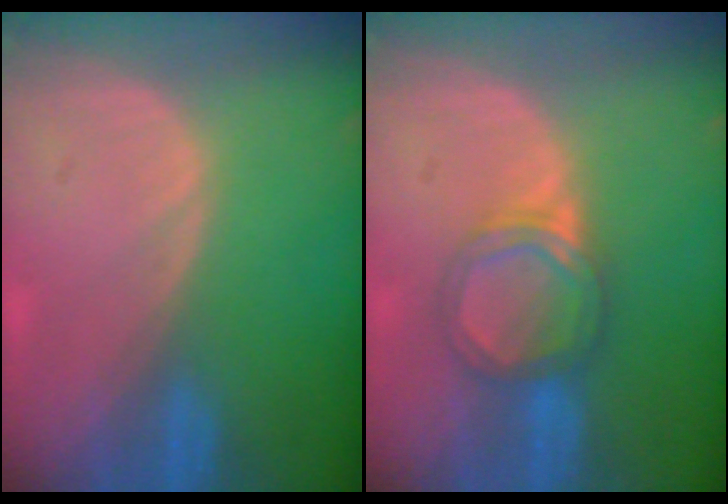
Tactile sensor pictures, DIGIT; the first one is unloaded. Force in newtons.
{"total": 5.3, "press": 4.8, "slide": 2.2}